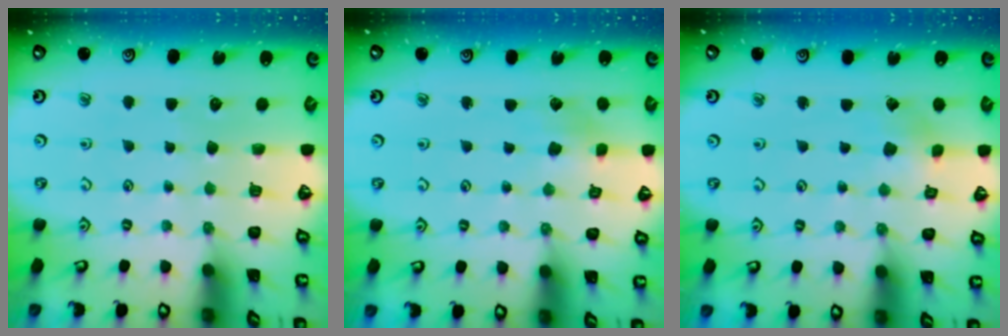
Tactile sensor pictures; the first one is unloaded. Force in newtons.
{"total": 2.7, "press": 2.7, "slide": 0.4}
{"total": 1.8, "press": 1.8, "slide": 0.2}